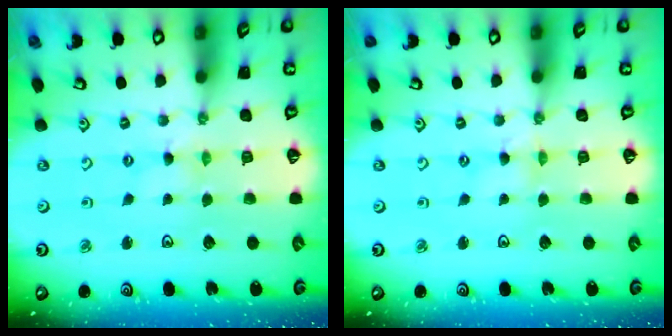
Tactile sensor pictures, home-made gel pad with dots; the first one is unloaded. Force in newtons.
{"total": 0.0}